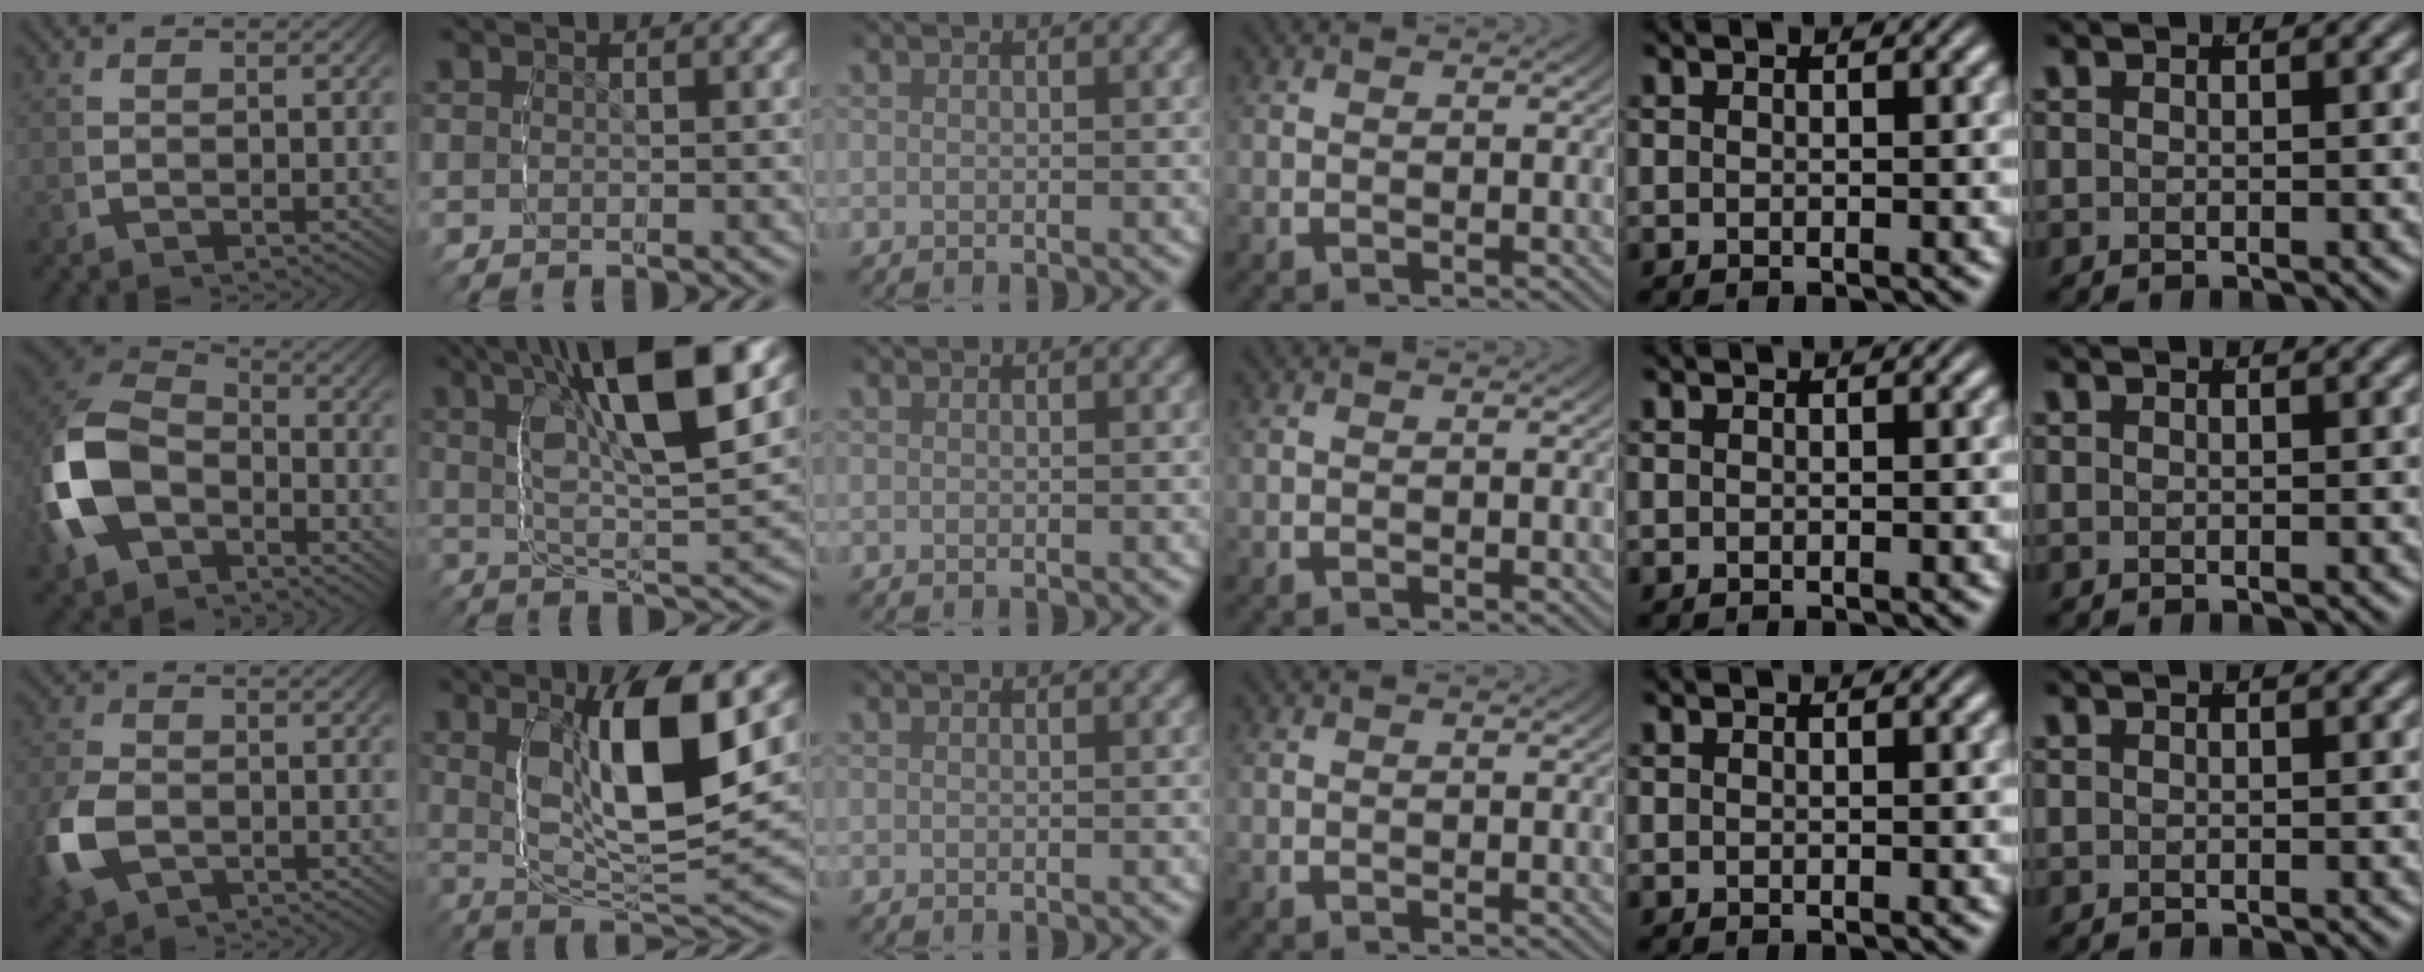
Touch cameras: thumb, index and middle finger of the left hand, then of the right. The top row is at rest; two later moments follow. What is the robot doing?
{"motion": "lift_and_place", "object": "markers"}